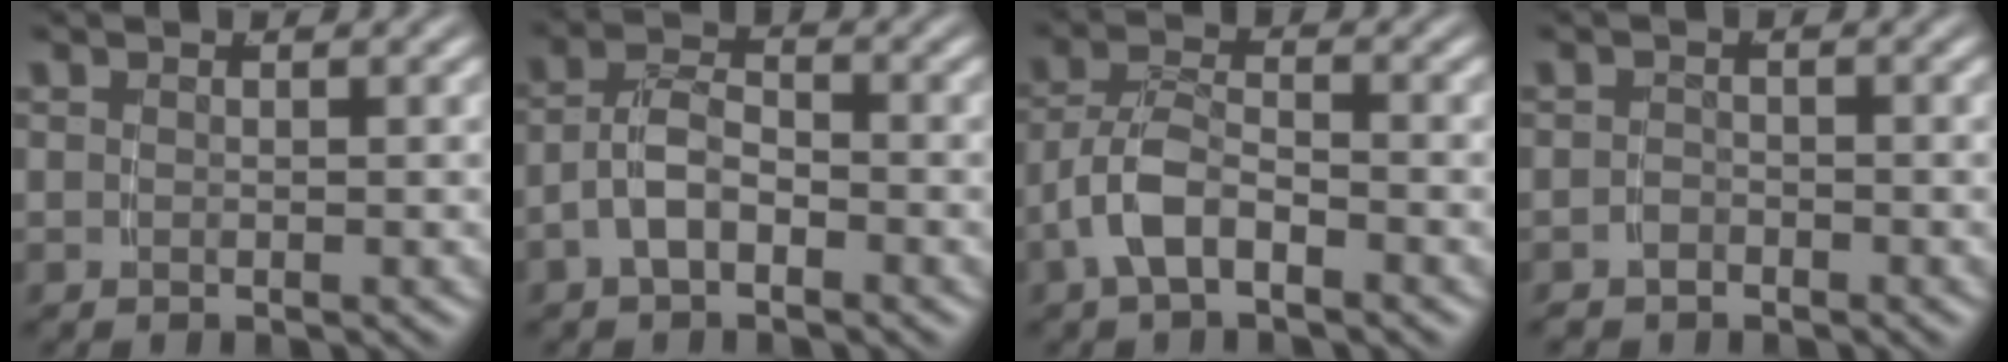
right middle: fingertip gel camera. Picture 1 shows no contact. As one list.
[{"total": 4.0, "force": [-1.7, 2.5, 2.6], "torque": [-0.057, -0.012, -0.026]}, {"total": 3.7, "force": [-1.8, 2.1, 2.5], "torque": [-0.054, -0.011, -0.029]}, {"total": 1.4, "force": [-1.4, 0.3, -0.1], "torque": [-0.003, -0.014, -0.018]}]